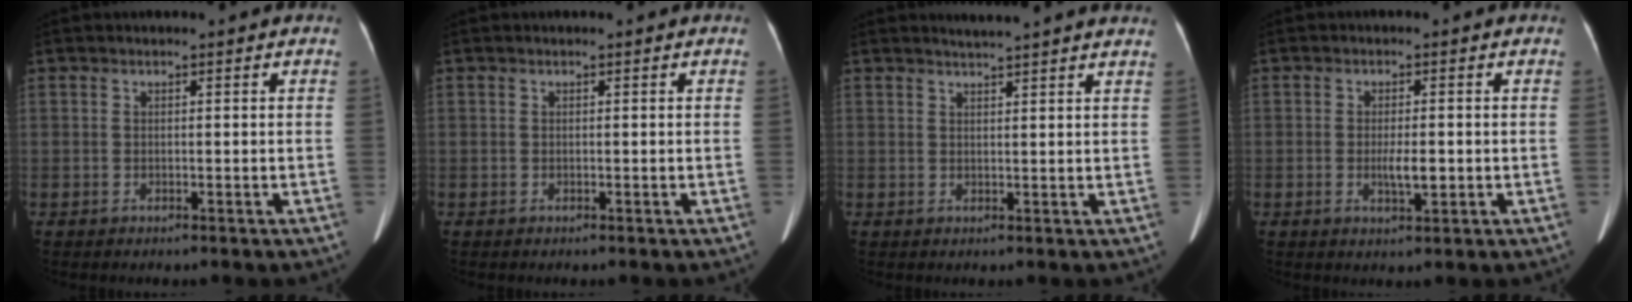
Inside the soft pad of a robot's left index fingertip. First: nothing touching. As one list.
[{"total": 0.0}, {"total": 6.9, "force": [6.5, -0.5, 2.2], "torque": [-0.033, 0.013, 0.069]}, {"total": 3.2, "force": [-0.6, 0.8, 3.1], "torque": [-0.058, -0.002, -0.007]}]